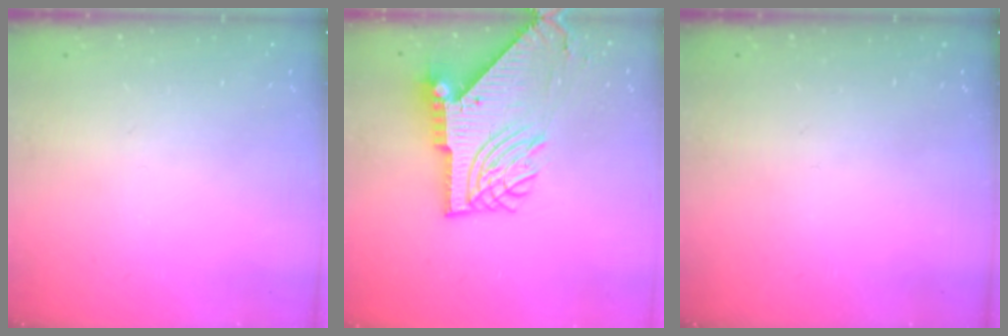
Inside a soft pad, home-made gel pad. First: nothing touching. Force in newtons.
{"total": 14.3, "press": 14.3, "slide": 1.5}
{"total": 0.0}